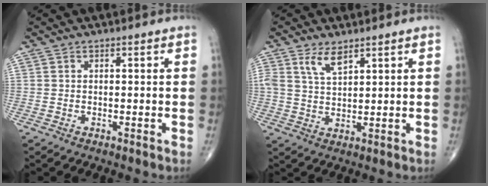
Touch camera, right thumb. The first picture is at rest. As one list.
[{"total": 4.8, "force": [3.0, 1.9, 3.2], "torque": [-0.058, -0.016, 0.063]}]